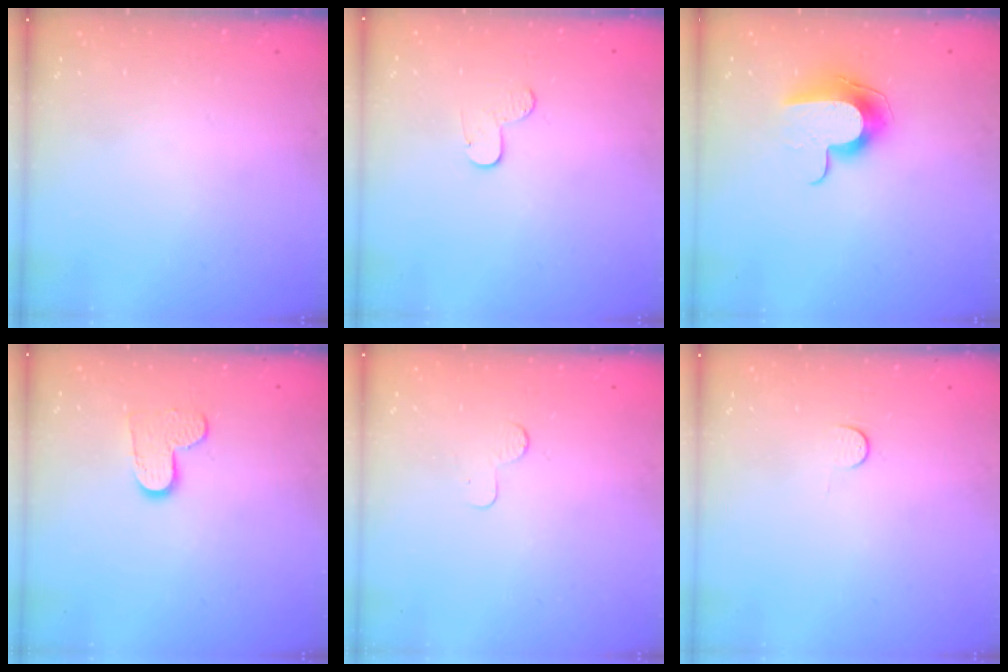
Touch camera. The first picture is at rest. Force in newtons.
{"total": 3.7, "press": 3.7, "slide": 0.4}
{"total": 9.9, "press": 9.9, "slide": 0.2}
{"total": 8.3, "press": 8.2, "slide": 0.5}
{"total": 2.3, "press": 2.3, "slide": 0.2}
{"total": 2.8, "press": 2.8, "slide": 0.4}